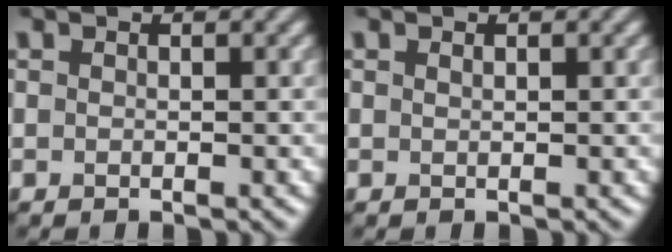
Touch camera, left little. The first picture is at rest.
{"total": 0.0}